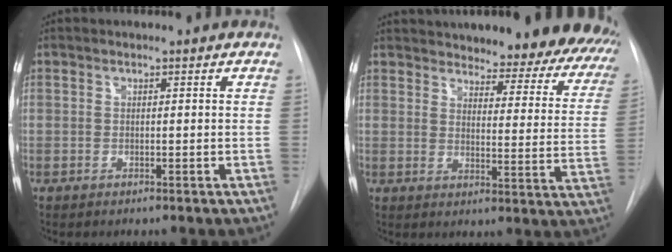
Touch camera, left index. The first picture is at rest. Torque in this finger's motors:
{"motor_torque": [0.48, -0.55, 0.37, 0.12]}